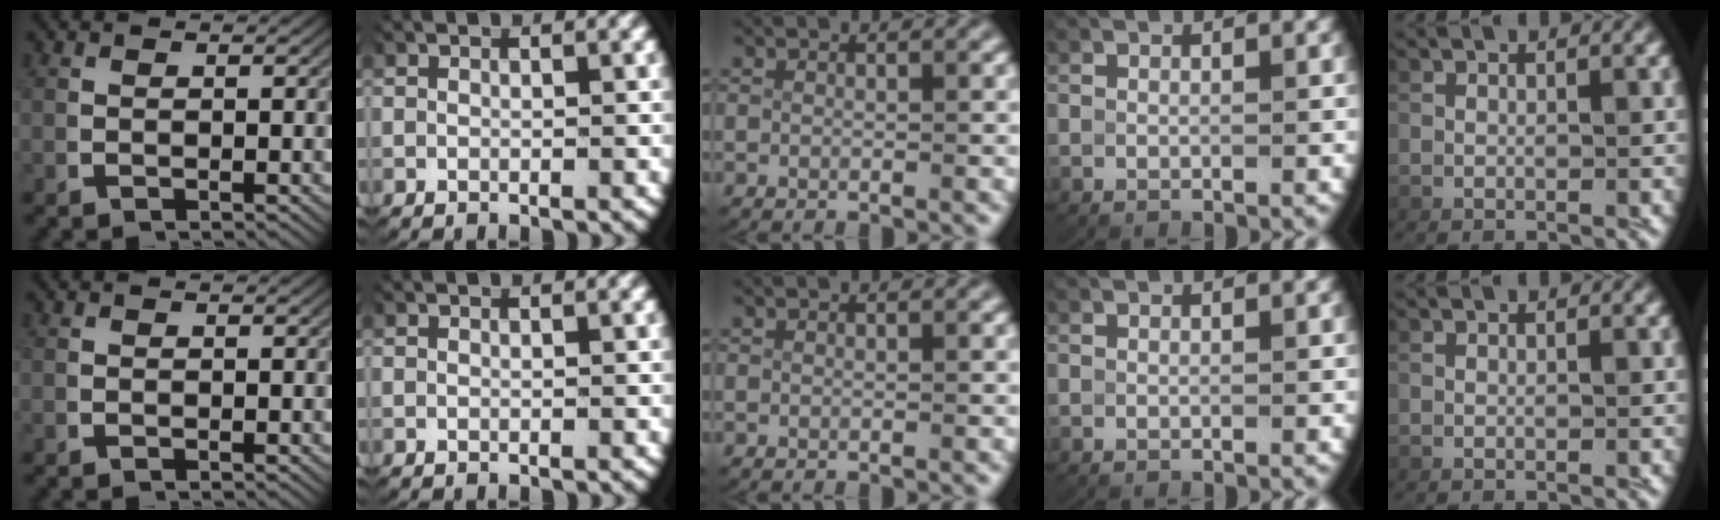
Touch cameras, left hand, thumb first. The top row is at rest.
{}